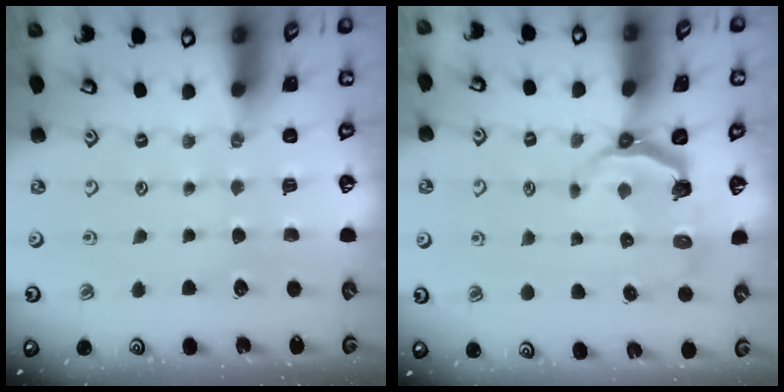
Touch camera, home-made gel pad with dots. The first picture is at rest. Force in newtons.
{"total": 4.2, "press": 2.7, "slide": 3.2}